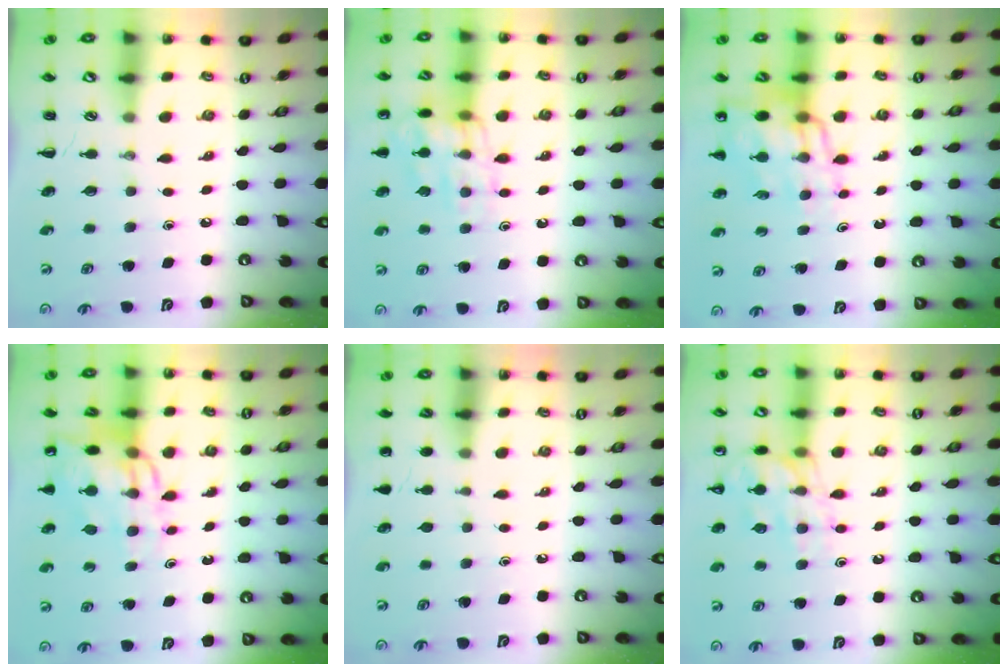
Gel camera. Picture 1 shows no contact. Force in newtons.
{"total": 13.4, "press": 13.4, "slide": 0.3}
{"total": 14.7, "press": 14.2, "slide": 3.9}
{"total": 11.4, "press": 11.0, "slide": 3.1}
{"total": 1.1, "press": 1.0, "slide": 0.2}
{"total": 13.4, "press": 13.4, "slide": 1.3}